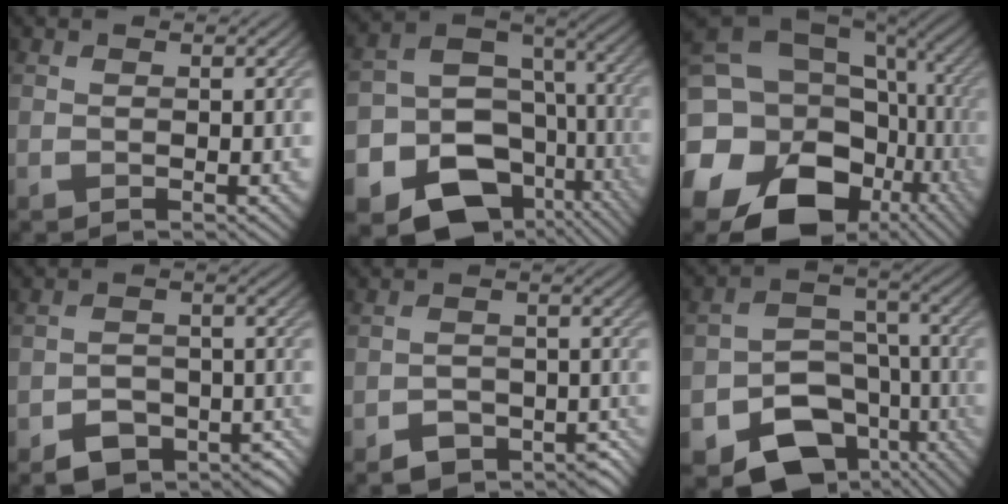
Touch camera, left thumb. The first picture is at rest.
{"total": 19.9, "force": [-8.8, 15.6, 8.7], "torque": [-0.177, -0.062, -0.115]}
{"total": 22.0, "force": [-4.6, 17.6, 12.3], "torque": [-0.249, -0.039, -0.063]}
{"total": 6.8, "force": [-4.5, 4.0, 3.2], "torque": [-0.050, -0.017, -0.076]}
{"total": 5.7, "force": [-4.0, 3.1, 2.6], "torque": [-0.038, -0.011, -0.068]}
{"total": 14.2, "force": [-6.9, 9.6, 7.8], "torque": [-0.126, -0.051, -0.107]}